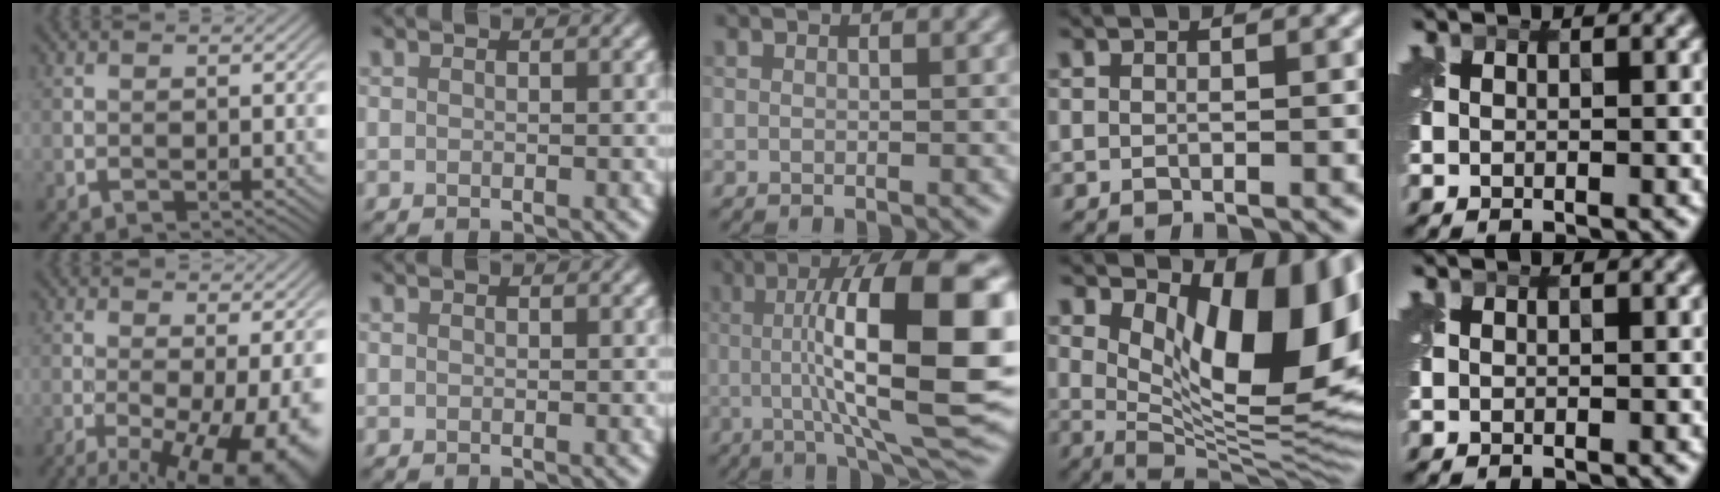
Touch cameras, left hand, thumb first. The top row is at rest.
{"thumb": {"total": 13.8, "force": [-5.2, 4.2, 12.0], "torque": [-0.182, -0.018, -0.067]}, "middle": {"total": 14.5, "force": [0.8, 3.6, 14.1], "torque": [-0.202, 0.007, 0.010]}, "ring": {"total": 13.2, "force": [4.3, 5.6, 11.2], "torque": [-0.143, -0.011, 0.079]}}